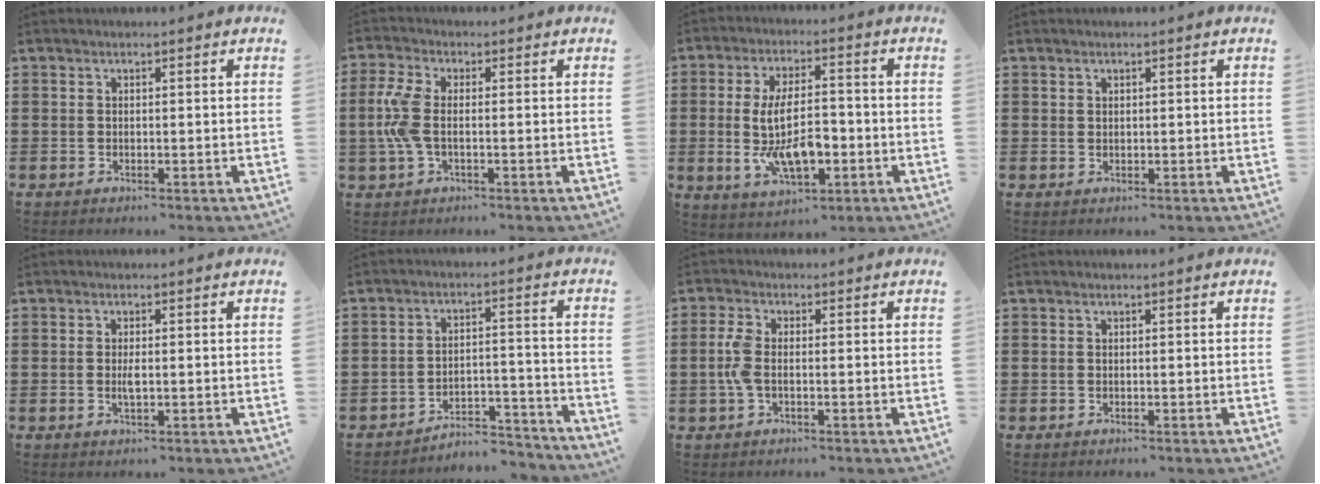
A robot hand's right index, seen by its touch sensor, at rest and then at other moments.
{"total": 5.9, "force": [-0.5, 2.8, 5.2], "torque": [-0.135, -0.007, -0.018]}
{"total": 10.5, "force": [-2.0, 4.6, 9.2], "torque": [-0.189, -0.006, -0.039]}
{"total": 0.7, "force": [0.5, 0.5, 0.2], "torque": [-0.004, 0.002, 0.010]}
{"total": 1.9, "force": [-0.2, 0.5, 1.8], "torque": [-0.041, -0.005, -0.006]}
{"total": 4.8, "force": [-4.6, 1.0, 1.0], "torque": [-0.018, 0.010, -0.094]}
{"total": 3.9, "force": [-0.5, 1.8, 3.5], "torque": [-0.092, -0.006, -0.018]}
{"total": 0.0}